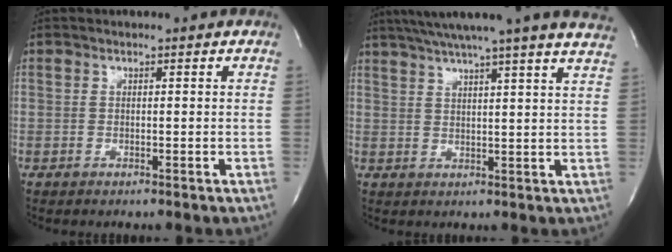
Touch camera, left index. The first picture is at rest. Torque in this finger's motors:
{"motor_torque": [0.52, -0.54, 0.59, 0.12]}